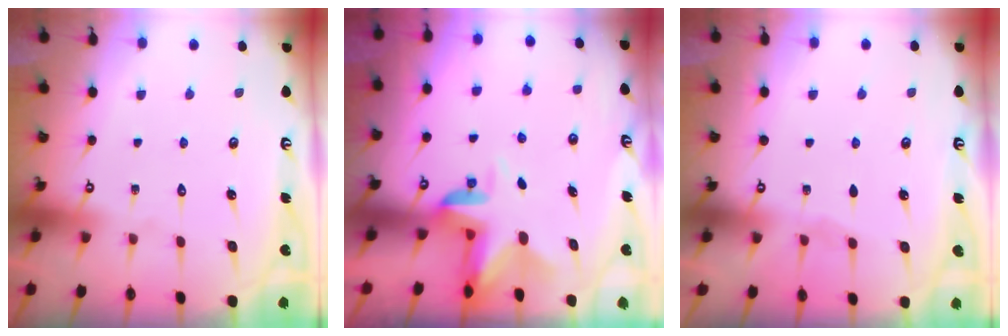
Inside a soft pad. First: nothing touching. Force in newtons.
{"total": 3.4, "press": 3.3, "slide": 0.7}
{"total": 2.3, "press": 2.3, "slide": 0.4}